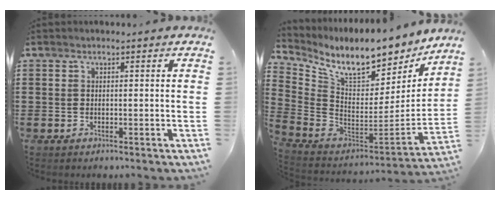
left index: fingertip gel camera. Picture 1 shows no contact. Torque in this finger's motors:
{"motor_torque": [1.06, -1.08, 0.80, 0.14]}